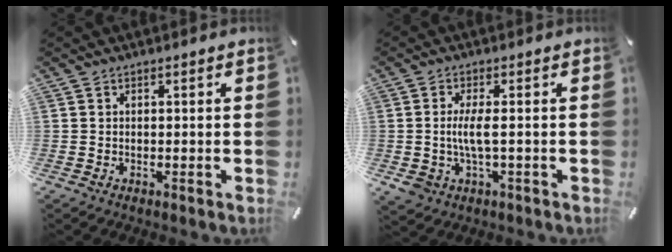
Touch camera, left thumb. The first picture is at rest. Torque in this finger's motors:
{"motor_torque": [0.51, 0.43, 0.46, 0.32, 0.24]}